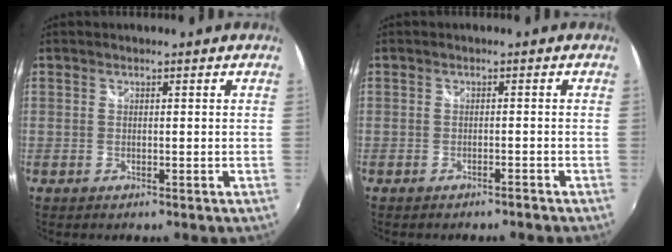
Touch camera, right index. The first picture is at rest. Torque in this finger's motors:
{"motor_torque": [0.10, -0.03, -0.02, 0.00]}